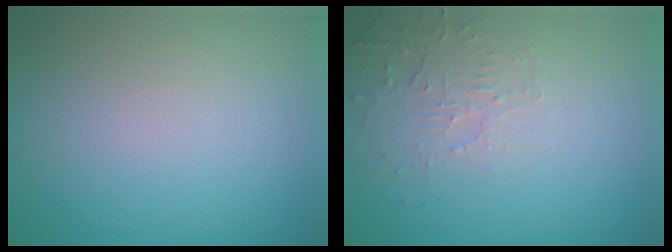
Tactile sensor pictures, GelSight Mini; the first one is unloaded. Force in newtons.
{"total": 2.8, "press": 2.7, "slide": 0.6}